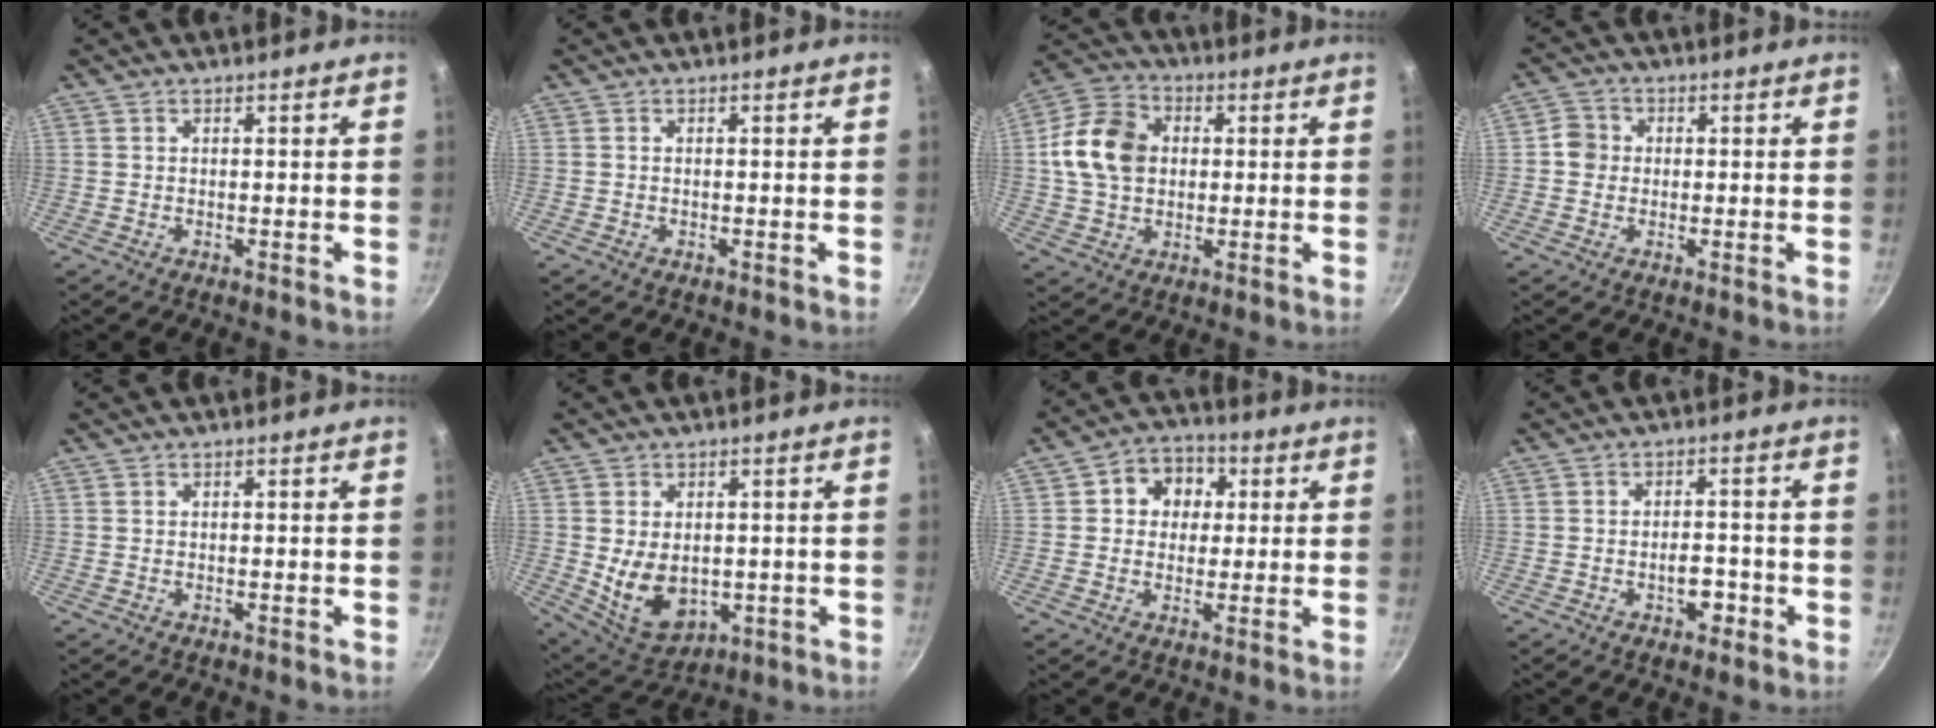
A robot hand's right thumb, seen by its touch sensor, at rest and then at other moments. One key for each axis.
{"total": 0.0}
{"total": 13.0, "fx": 1.4, "fy": 9.9, "fz": 8.2, "tx": -0.129, "ty": 0.013, "tz": 0.012}
{"total": 3.6, "fx": -0.1, "fy": 3.4, "fz": 1.2, "tx": -0.002, "ty": 0.007, "tz": -0.011}
{"total": 0.0}
{"total": 10.5, "fx": -0.3, "fy": 7.3, "fz": 7.5, "tx": -0.110, "ty": -0.016, "tz": 0.022}
{"total": 8.4, "fx": 1.9, "fy": 7.2, "fz": 4.0, "tx": -0.021, "ty": 0.008, "tz": 0.014}
{"total": 4.4, "fx": -1.8, "fy": 2.5, "fz": 3.1, "tx": -0.024, "ty": 0.014, "tz": -0.026}